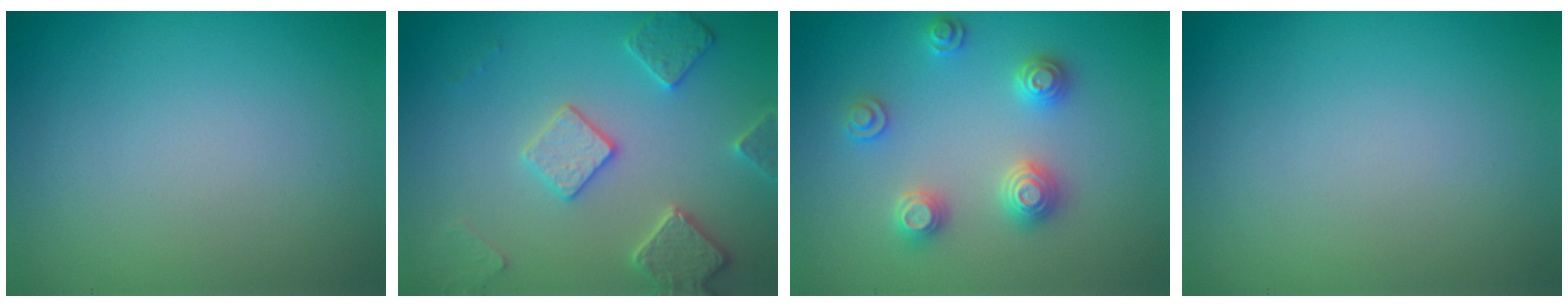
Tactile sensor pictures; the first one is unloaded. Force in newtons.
{"total": 4.0, "press": 3.5, "slide": 1.9}
{"total": 3.4, "press": 3.4, "slide": 0.5}
{"total": 0.0}